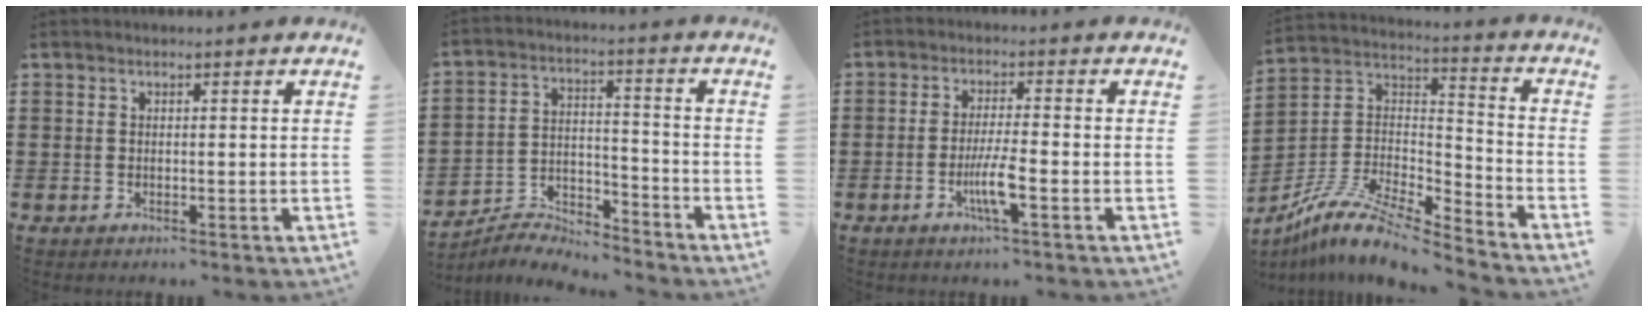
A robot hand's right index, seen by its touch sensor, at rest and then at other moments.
{"total": 5.7, "force": [-5.6, 0.6, 0.4], "torque": [-0.014, 0.010, -0.114]}
{"total": 5.5, "force": [-2.1, 0.3, 5.0], "torque": [-0.096, -0.013, -0.040]}
{"total": 11.5, "force": [-9.7, 2.3, 5.7], "torque": [-0.114, 0.019, -0.193]}